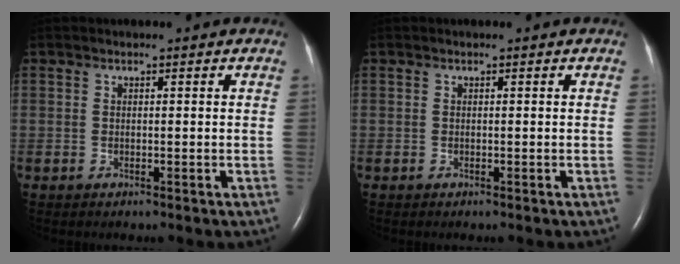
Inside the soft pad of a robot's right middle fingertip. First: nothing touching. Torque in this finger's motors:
{"motor_torque": [0.07, -0.14, 0.01, 0.00]}